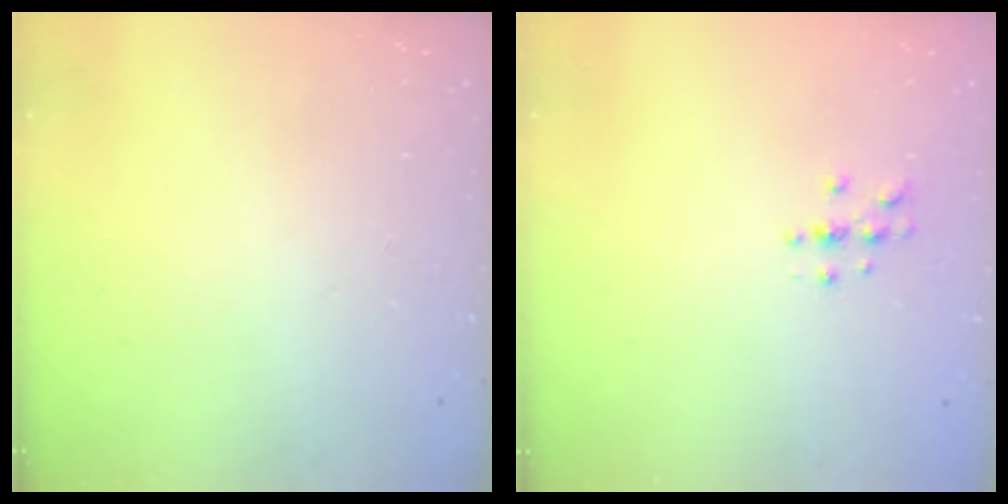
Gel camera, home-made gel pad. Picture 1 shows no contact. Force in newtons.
{"total": 3.4, "press": 3.4, "slide": 0.4}